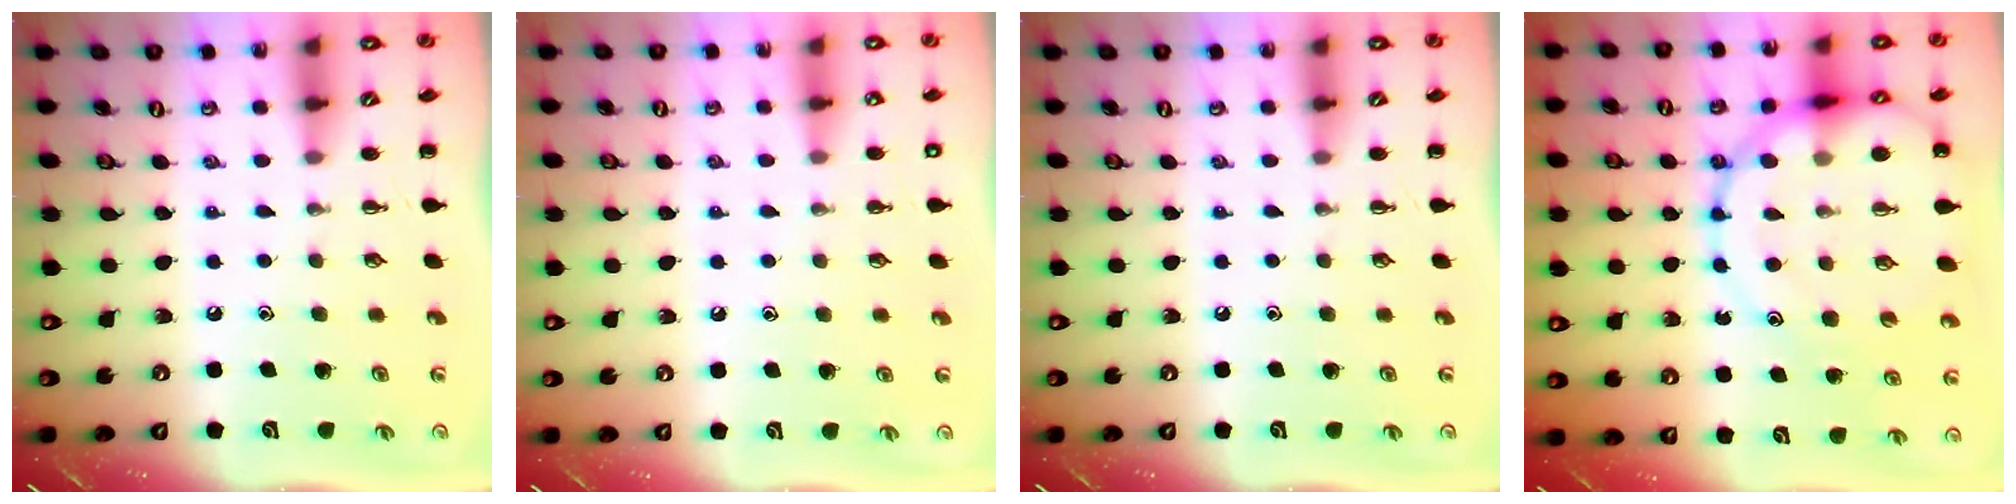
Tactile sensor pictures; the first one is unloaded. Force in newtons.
{"total": 2.6, "press": 2.1, "slide": 1.6}
{"total": 0.0}
{"total": 19.4, "press": 19.2, "slide": 3.0}